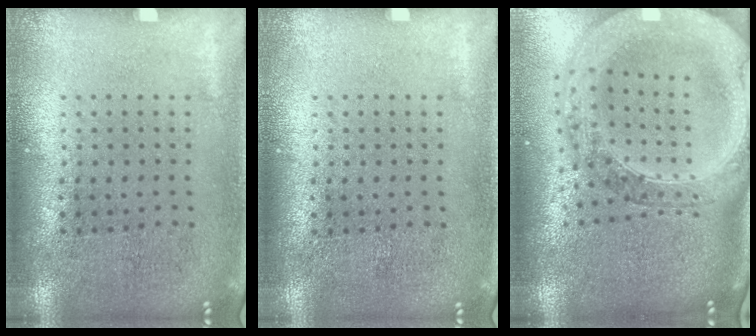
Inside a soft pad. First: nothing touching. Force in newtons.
{"total": 0.0}
{"total": 3.8, "press": 3.0, "slide": 2.3}